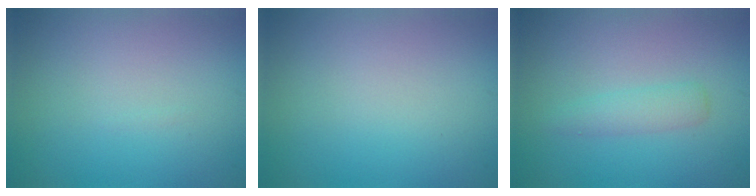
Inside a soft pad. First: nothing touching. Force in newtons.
{"total": 0.0}
{"total": 1.8, "press": 1.8, "slide": 0.1}